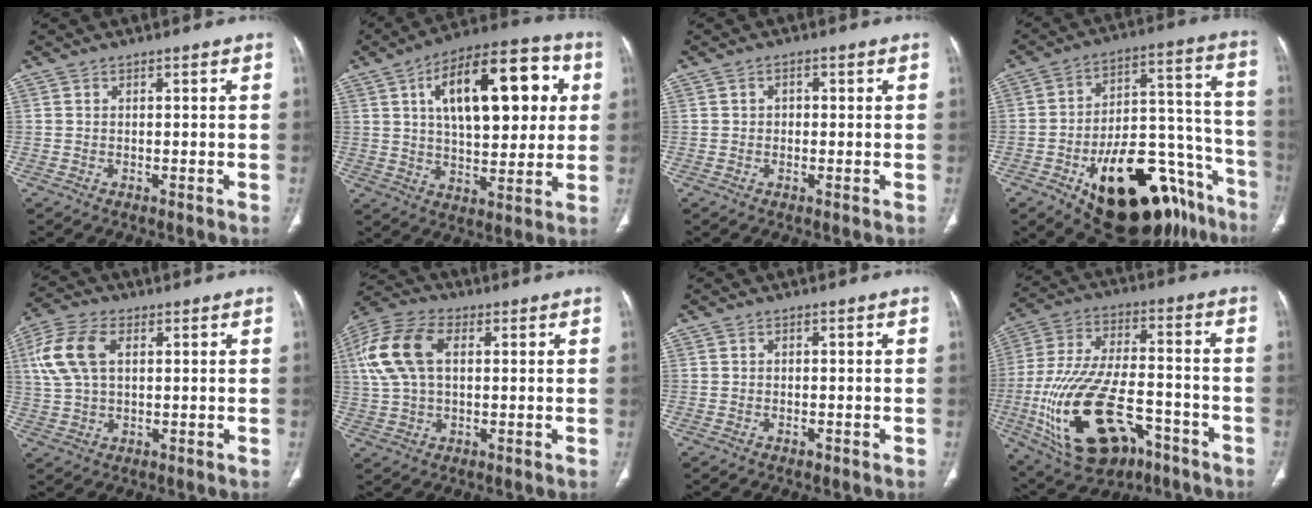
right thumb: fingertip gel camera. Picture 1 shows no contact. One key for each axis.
{"total": 22.6, "fx": 6.1, "fy": 10.8, "fz": 18.9, "tx": -0.252, "ty": 0.008, "tz": 0.087}
{"total": 1.3, "fx": 0.0, "fy": 1.1, "fz": 0.7, "tx": -0.005, "ty": 0.005, "tz": -0.003}
{"total": 30.5, "fx": -16.3, "fy": 14.7, "fz": 21.1, "tx": -0.217, "ty": 0.095, "tz": -0.228}
{"total": 10.5, "fx": 2.9, "fy": 6.1, "fz": 8.0, "tx": -0.178, "ty": 0.014, "tz": 0.058}
{"total": 13.5, "fx": 3.2, "fy": 8.0, "fz": 10.4, "tx": -0.230, "ty": 0.025, "tz": 0.060}
{"total": 0.7, "fx": -0.3, "fy": 0.5, "fz": 0.3, "tx": -0.005, "ty": 0.001, "tz": -0.005}
{"total": 24.4, "fx": -9.5, "fy": 13.1, "fz": 18.2, "tx": -0.378, "ty": 0.029, "tz": -0.145}